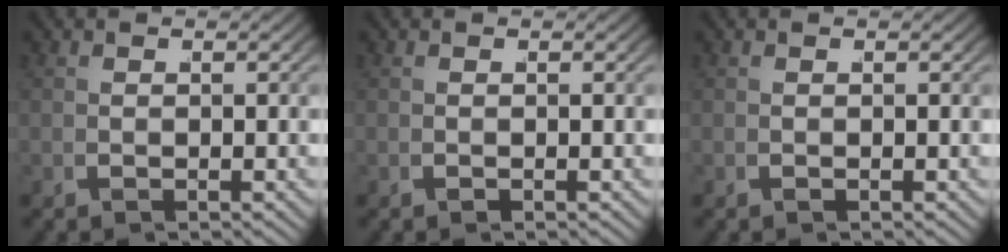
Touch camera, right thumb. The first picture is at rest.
{"total": 0.0}
{"total": 0.0}